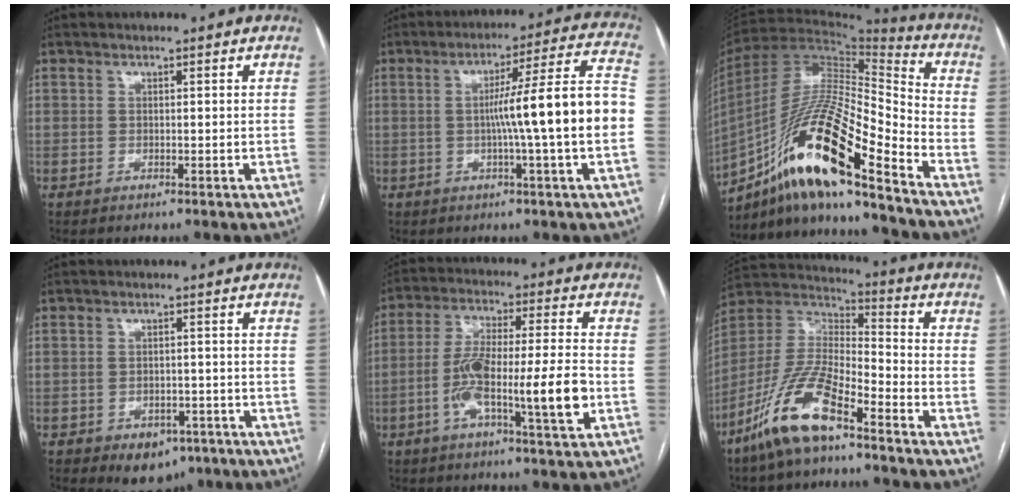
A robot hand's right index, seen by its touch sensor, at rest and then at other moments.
{"total": 15.0, "force": [-1.6, -1.3, 14.8], "torque": [-0.214, 0.017, -0.031]}
{"total": 19.6, "force": [-11.5, 2.3, 15.6], "torque": [-0.312, -0.005, -0.210]}
{"total": 5.6, "force": [-3.2, 3.7, 2.6], "torque": [-0.024, 0.004, -0.036]}
{"total": 14.2, "force": [-3.7, 1.4, 13.7], "torque": [-0.245, 0.005, -0.067]}
{"total": 14.5, "force": [-9.5, 3.6, 10.3], "torque": [-0.218, 0.001, -0.184]}